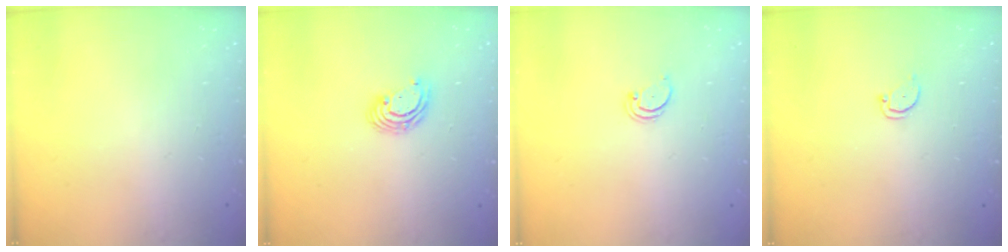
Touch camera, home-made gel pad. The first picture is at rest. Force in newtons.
{"total": 5.3, "press": 5.3, "slide": 0.2}
{"total": 2.0, "press": 2.0, "slide": 0.2}
{"total": 2.0, "press": 2.0, "slide": 0.2}